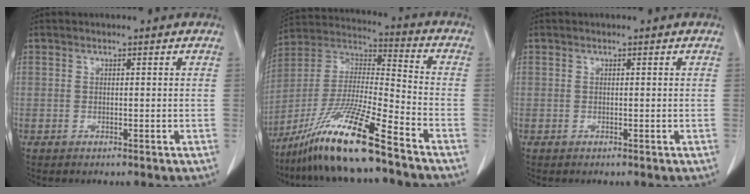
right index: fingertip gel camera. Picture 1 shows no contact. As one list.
[{"total": 16.3, "force": [-11.4, -0.2, 11.6], "torque": [-0.238, -0.023, -0.214]}, {"total": 0.0}]